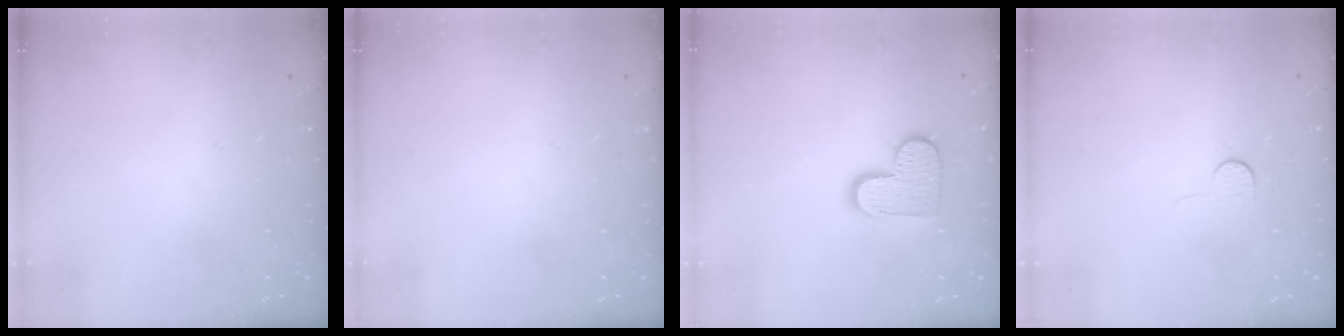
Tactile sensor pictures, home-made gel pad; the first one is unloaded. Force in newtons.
{"total": 0.0}
{"total": 10.5, "press": 10.5, "slide": 0.5}
{"total": 5.0, "press": 5.0, "slide": 0.5}